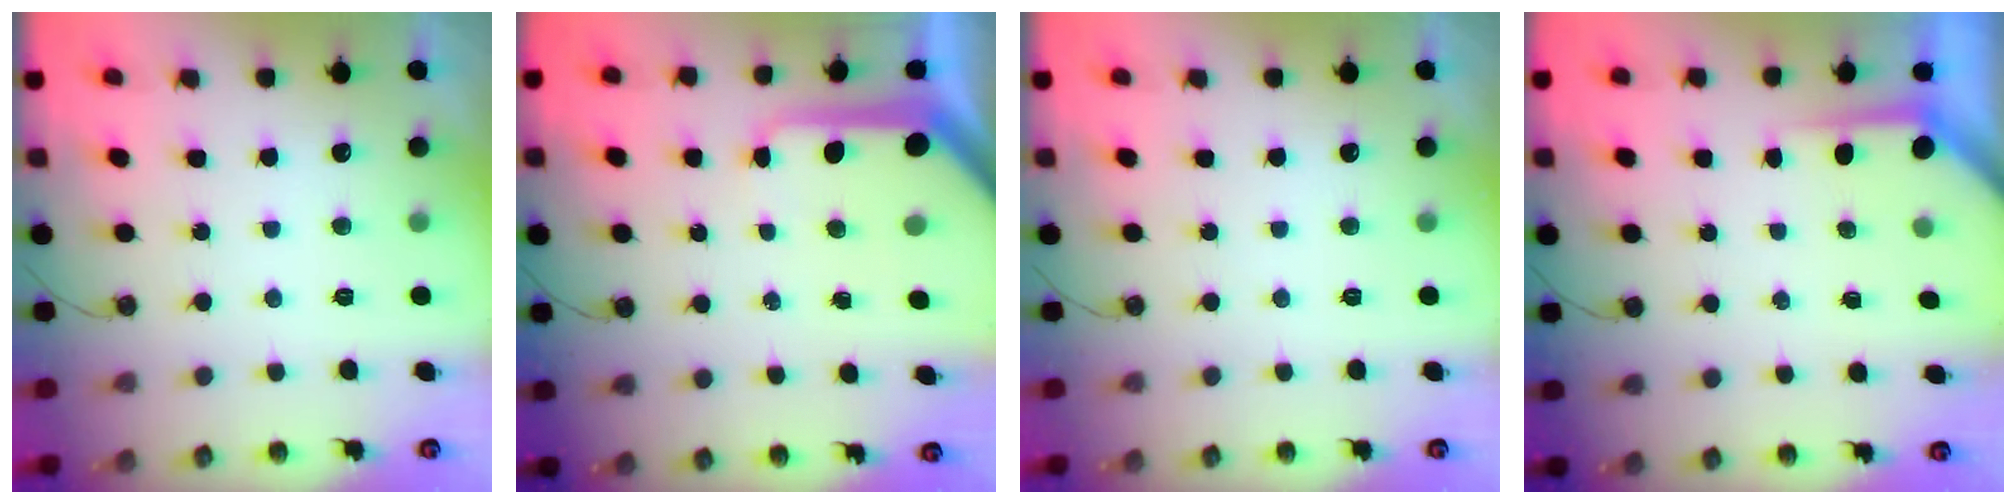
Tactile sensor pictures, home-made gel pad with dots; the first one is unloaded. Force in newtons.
{"total": 10.3, "press": 10.2, "slide": 1.2}
{"total": 0.0}
{"total": 3.6, "press": 3.6, "slide": 0.4}